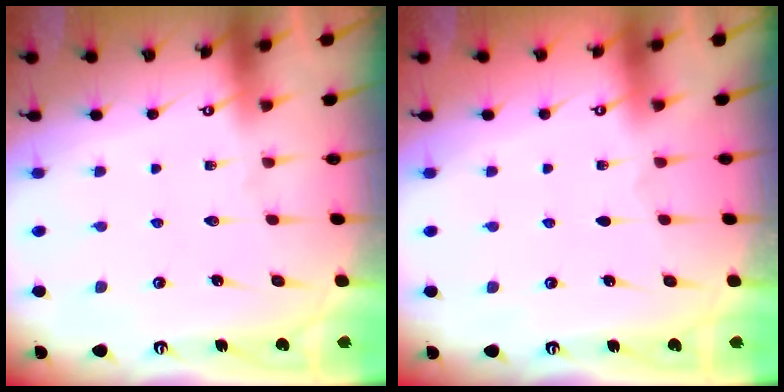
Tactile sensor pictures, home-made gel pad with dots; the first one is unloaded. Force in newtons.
{"total": 0.0}